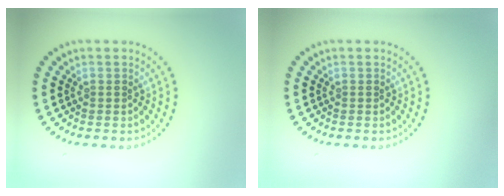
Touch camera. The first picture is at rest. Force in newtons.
{"total": 0.0}